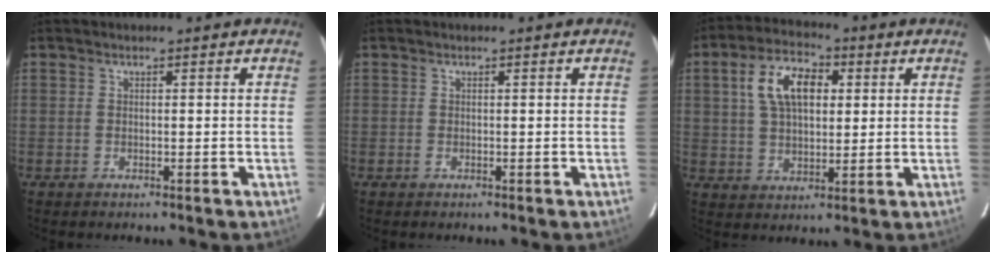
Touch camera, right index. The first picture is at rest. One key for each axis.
{"total": 0.0}
{"total": 11.1, "fx": 3.1, "fy": 6.4, "fz": 8.5, "tx": -0.160, "ty": 0.027, "tz": 0.054}